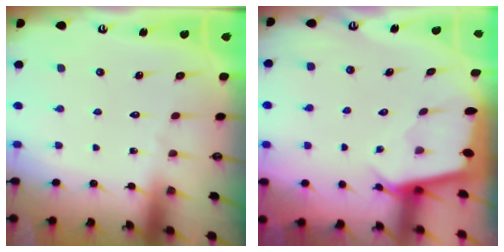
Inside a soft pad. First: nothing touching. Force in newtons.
{"total": 2.4, "press": 2.4, "slide": 0.2}